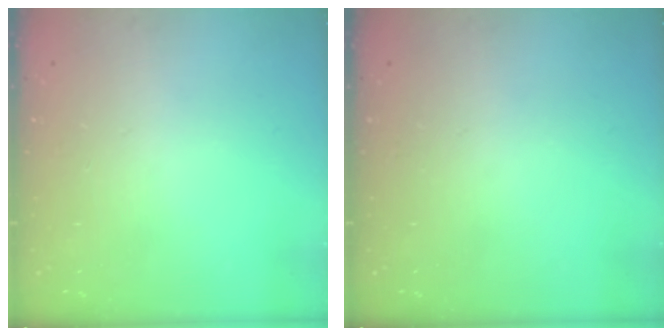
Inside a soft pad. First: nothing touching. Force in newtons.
{"total": 0.0}